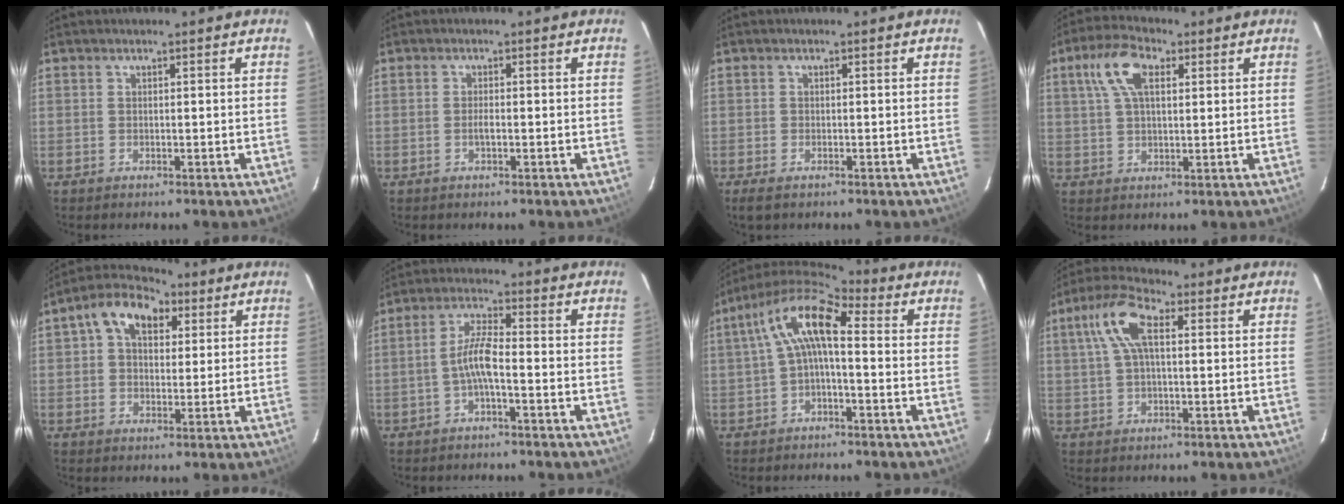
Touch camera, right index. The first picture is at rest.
{"total": 1.3, "force": [-0.4, 0.4, 1.2], "torque": [-0.024, 0.001, -0.008]}
{"total": 2.4, "force": [-1.6, 1.1, 1.4], "torque": [-0.028, -0.008, -0.029]}
{"total": 8.5, "force": [3.2, 4.1, 6.7], "torque": [-0.137, 0.025, 0.058]}
{"total": 9.6, "force": [3.7, 6.5, 6.1], "torque": [-0.110, 0.039, 0.055]}
{"total": 5.1, "force": [-1.8, 0.8, 4.7], "torque": [-0.100, 0.012, -0.036]}
{"total": 10.2, "force": [0.8, 3.9, 9.4], "torque": [-0.185, 0.030, 0.006]}
{"total": 8.7, "force": [2.2, 3.7, 7.6], "torque": [-0.159, 0.026, 0.039]}